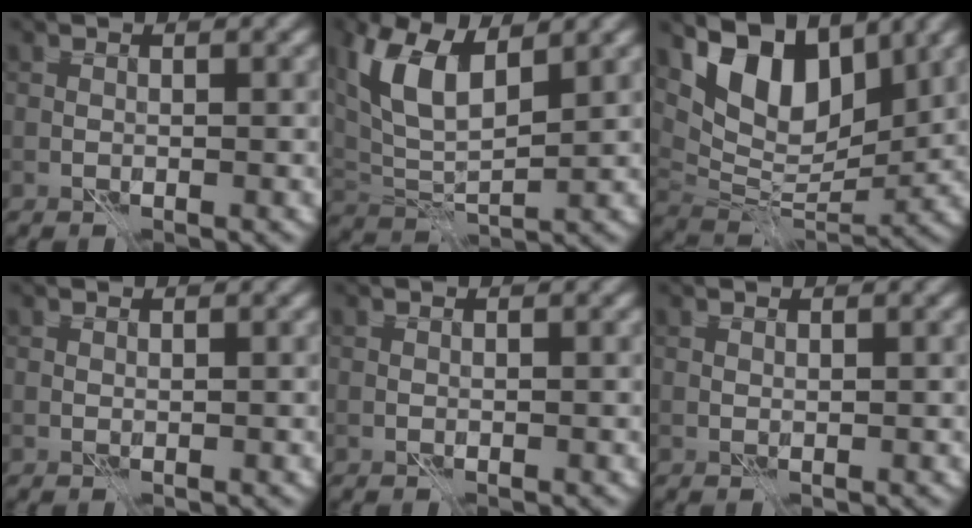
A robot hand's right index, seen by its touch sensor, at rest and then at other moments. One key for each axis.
{"total": 8.0, "fx": 3.5, "fy": 3.7, "fz": 6.2, "tx": -0.143, "ty": 0.005, "tz": 0.065}
{"total": 9.4, "fx": 4.8, "fy": 5.1, "fz": 6.3, "tx": -0.114, "ty": -0.006, "tz": 0.082}
{"total": 0.0}
{"total": 0.0}
{"total": 0.0}